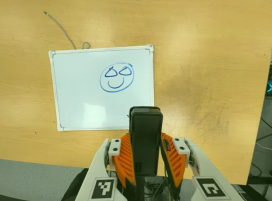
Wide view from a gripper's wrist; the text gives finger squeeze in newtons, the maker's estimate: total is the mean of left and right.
{"total": 4.9, "left": 3.1, "right": 6.6}